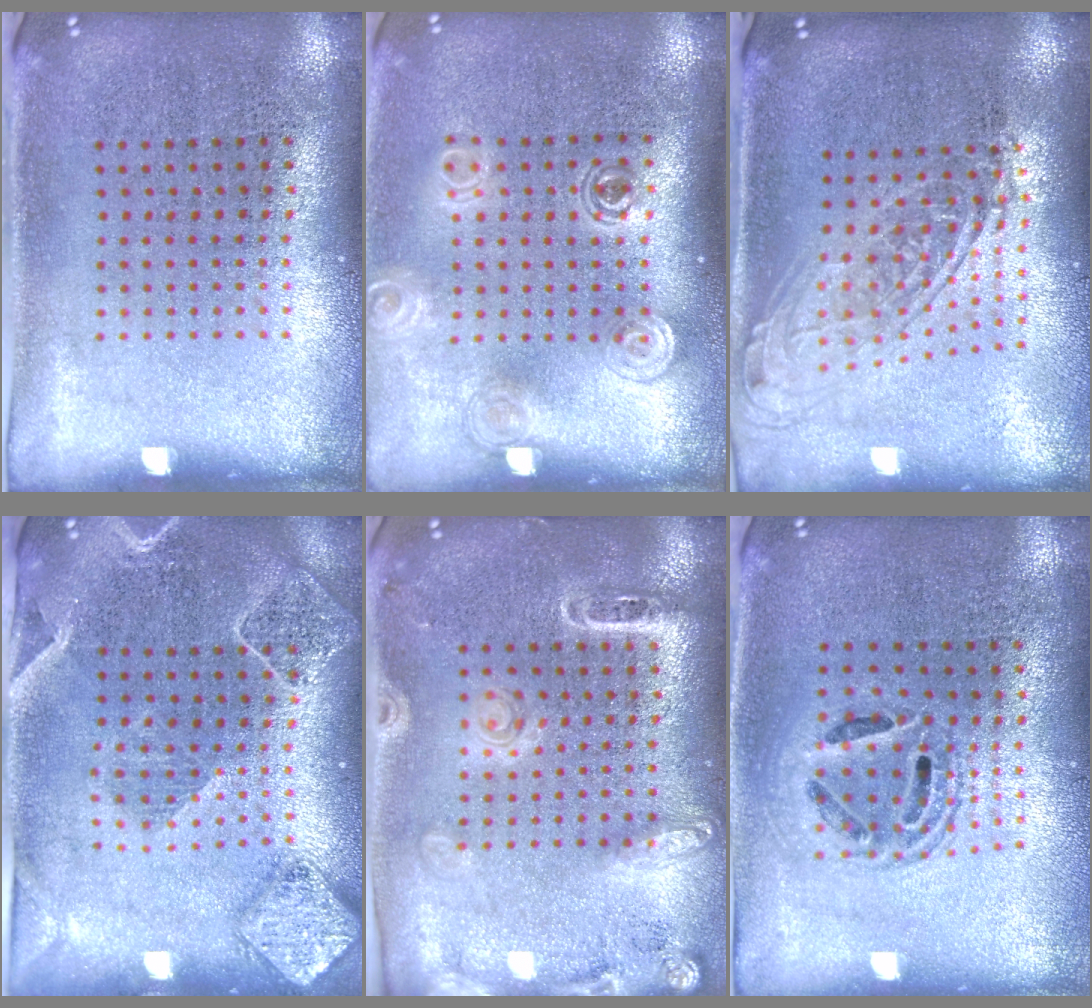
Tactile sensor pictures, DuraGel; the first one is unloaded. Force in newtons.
{"total": 1.4, "press": 1.2, "slide": 0.8}
{"total": 1.8, "press": 1.4, "slide": 1.1}
{"total": 2.3, "press": 2.1, "slide": 0.9}
{"total": 1.8, "press": 1.7, "slide": 0.7}
{"total": 1.4, "press": 1.3, "slide": 0.7}